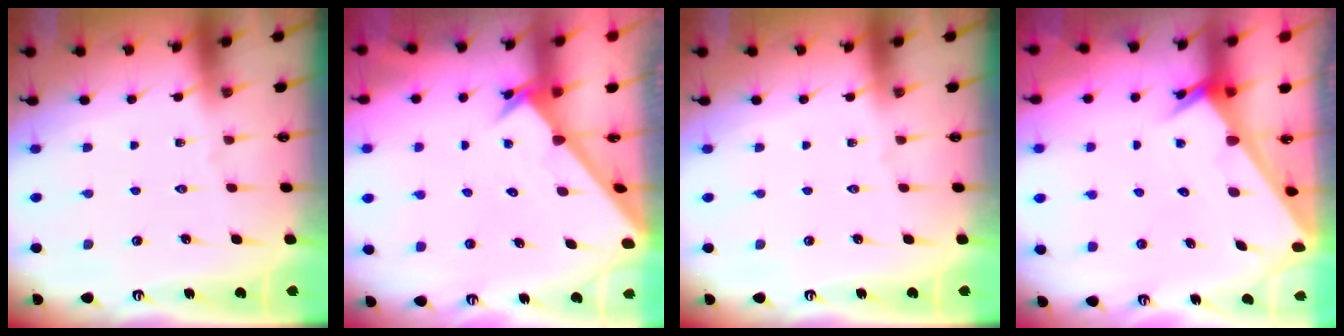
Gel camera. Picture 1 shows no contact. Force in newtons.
{"total": 2.5, "press": 2.5, "slide": 0.2}
{"total": 0.0}
{"total": 2.2, "press": 2.2, "slide": 0.1}